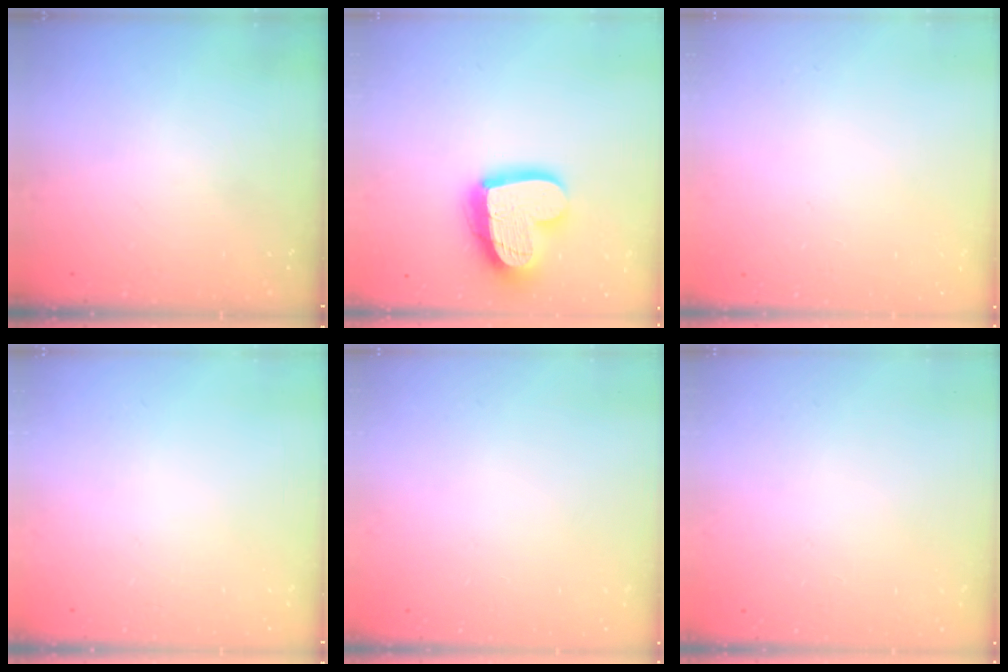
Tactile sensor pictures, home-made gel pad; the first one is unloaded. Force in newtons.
{"total": 21.4, "press": 21.3, "slide": 2.1}
{"total": 0.0}
{"total": 0.0}
{"total": 0.0}
{"total": 0.6, "press": 0.6, "slide": 0.1}